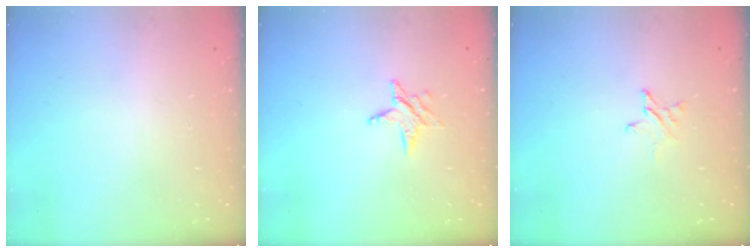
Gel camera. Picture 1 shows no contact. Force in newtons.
{"total": 4.7, "press": 4.7, "slide": 0.5}
{"total": 3.0, "press": 3.0, "slide": 0.3}